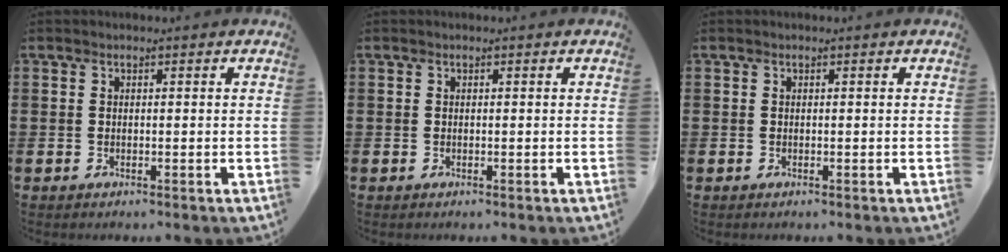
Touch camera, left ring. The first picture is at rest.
{"total": 0.0}
{"total": 0.0}